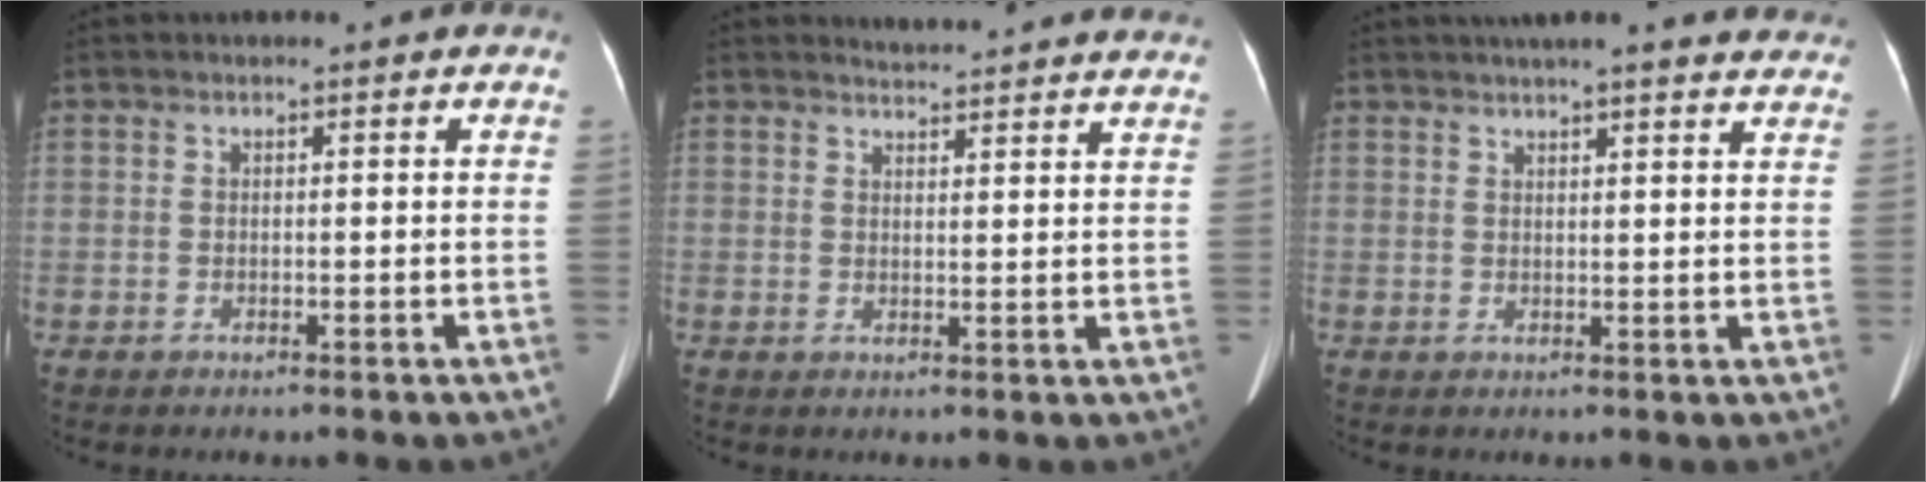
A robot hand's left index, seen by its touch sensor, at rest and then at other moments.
{"total": 11.7, "force": [11.5, 0.6, 2.2], "torque": [-0.017, -0.018, 0.120]}
{"total": 18.2, "force": [16.4, 2.6, 7.5], "torque": [-0.100, 0.021, 0.193]}